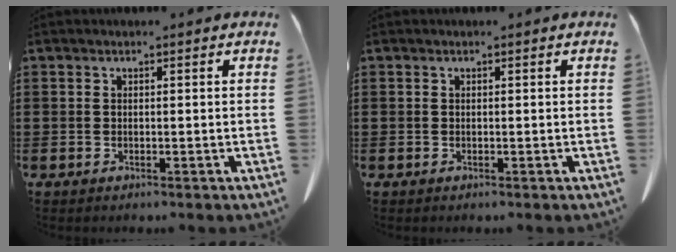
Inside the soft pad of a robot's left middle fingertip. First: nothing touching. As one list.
[{"total": 0.0}]